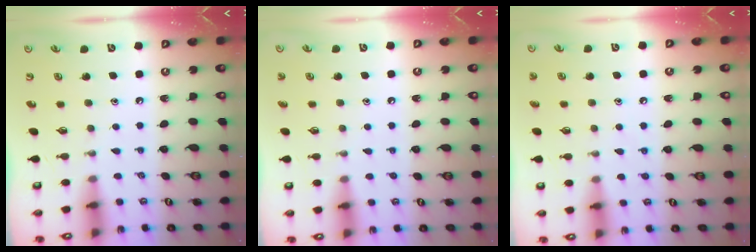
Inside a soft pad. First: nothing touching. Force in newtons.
{"total": 2.7, "press": 2.6, "slide": 0.7}
{"total": 5.5, "press": 5.3, "slide": 1.3}